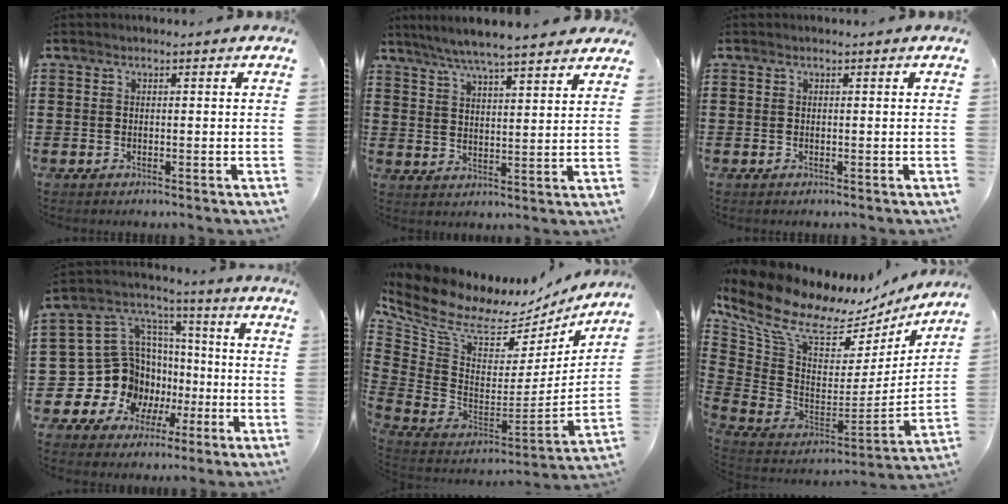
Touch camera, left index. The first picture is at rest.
{"total": 6.0, "force": [5.5, 0.1, 2.4], "torque": [-0.067, -0.022, 0.096]}
{"total": 0.0}
{"total": 14.1, "force": [-3.4, 13.1, 4.0], "torque": [-0.130, -0.023, -0.033]}
{"total": 8.3, "force": [5.8, 4.1, 4.3], "torque": [-0.134, -0.059, 0.092]}
{"total": 11.4, "force": [7.2, 5.0, 7.2], "torque": [-0.182, -0.052, 0.120]}